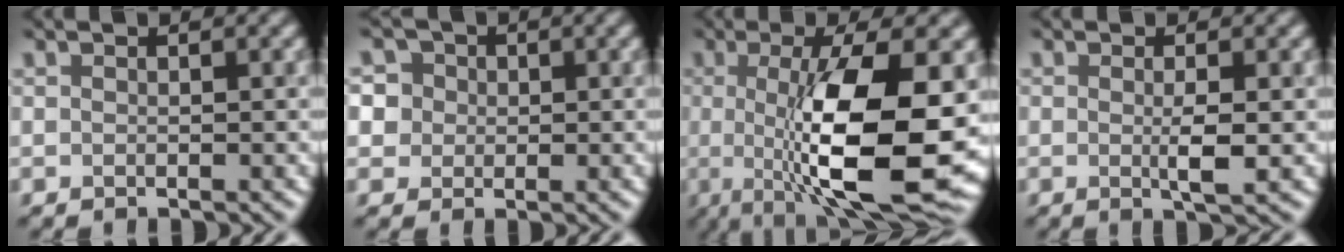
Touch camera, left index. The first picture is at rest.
{"total": 3.8, "force": [0.5, 3.7, 0.4], "torque": [0.003, 0.034, 0.001]}
{"total": 12.1, "force": [-1.4, 3.2, 11.5], "torque": [-0.170, -0.015, -0.016]}
{"total": 2.0, "force": [-0.6, 0.0, 1.9], "torque": [-0.036, -0.003, 0.001]}